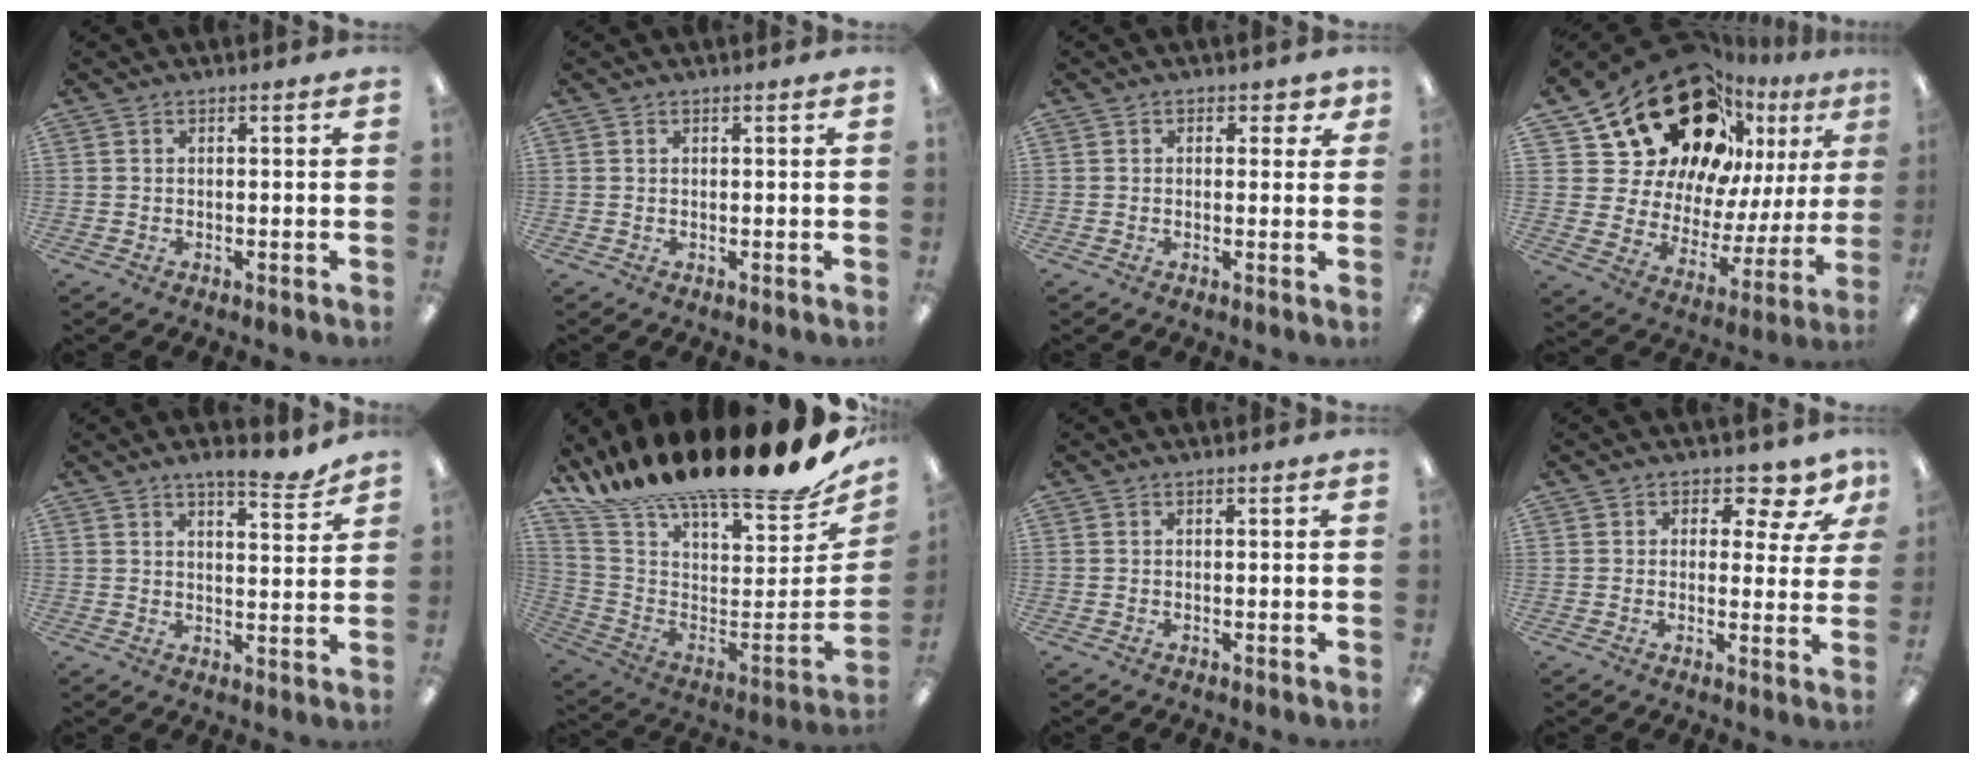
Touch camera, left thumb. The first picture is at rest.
{"total": 0.5, "force": [0.3, 0.2, 0.4], "torque": [-0.008, 0.002, 0.005]}
{"total": 2.4, "force": [1.0, 1.6, 1.4], "torque": [-0.011, 0.001, 0.013]}
{"total": 26.6, "force": [19.3, 14.1, 11.7], "torque": [-0.183, -0.129, 0.359]}
{"total": 6.3, "force": [5.2, 1.5, 3.1], "torque": [-0.033, -0.037, 0.086]}
{"total": 19.6, "force": [14.8, 4.2, 12.1], "torque": [-0.169, -0.134, 0.247]}
{"total": 0.0}
{"total": 6.0, "force": [3.5, 3.5, 3.4], "torque": [-0.042, -0.021, 0.055]}